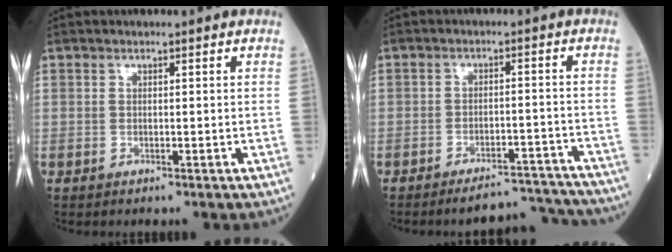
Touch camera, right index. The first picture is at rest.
{"total": 9.3, "force": [-9.3, 0.8, 1.0], "torque": [0.009, 0.017, -0.124]}